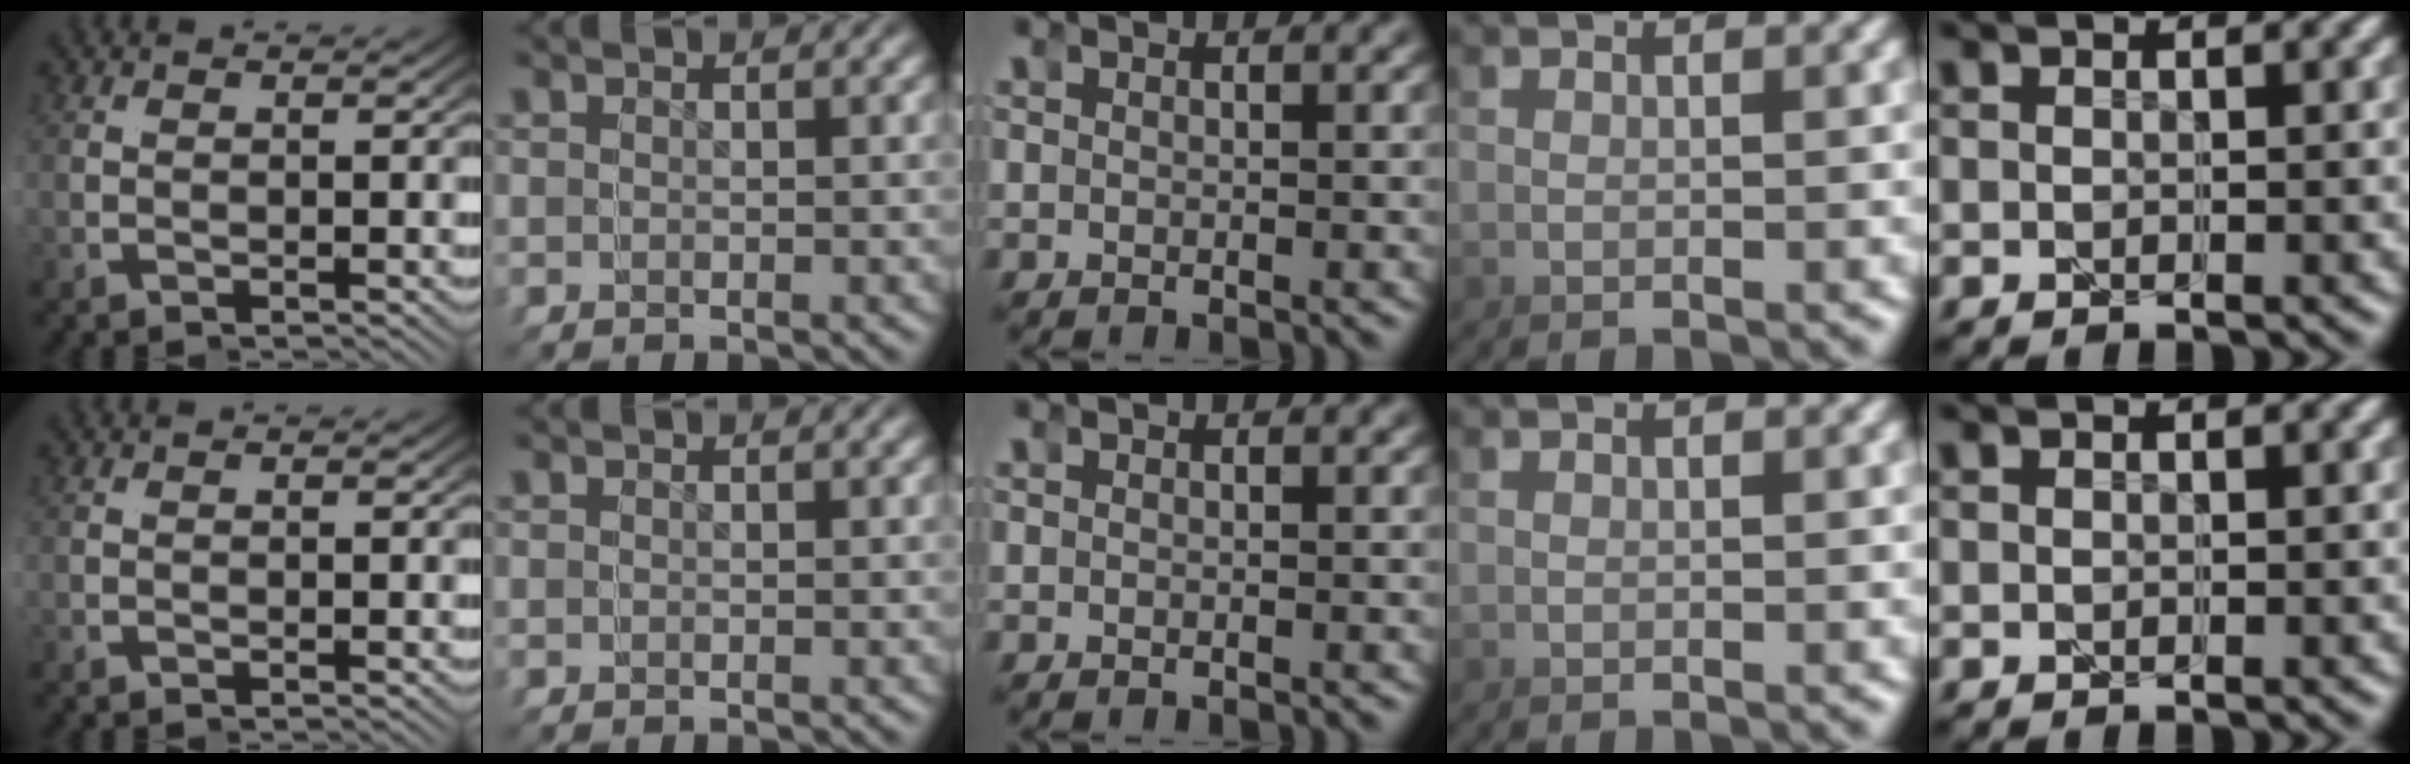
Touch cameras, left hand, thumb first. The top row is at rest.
{}